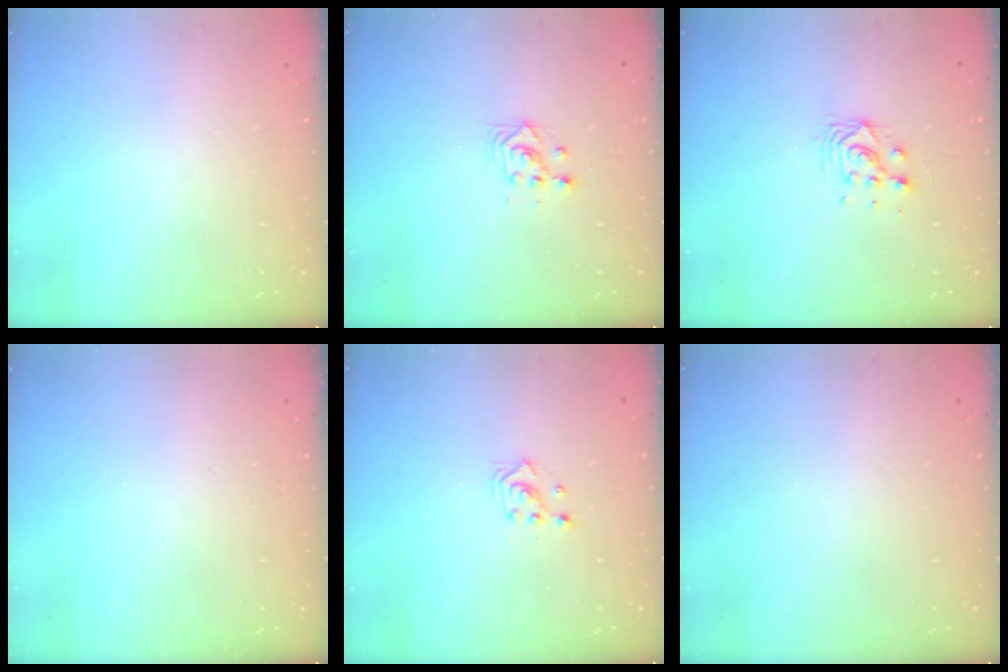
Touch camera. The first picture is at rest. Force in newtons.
{"total": 2.8, "press": 2.8, "slide": 0.2}
{"total": 6.2, "press": 6.2, "slide": 0.2}
{"total": 0.0}
{"total": 2.5, "press": 2.5, "slide": 0.3}
{"total": 0.0}